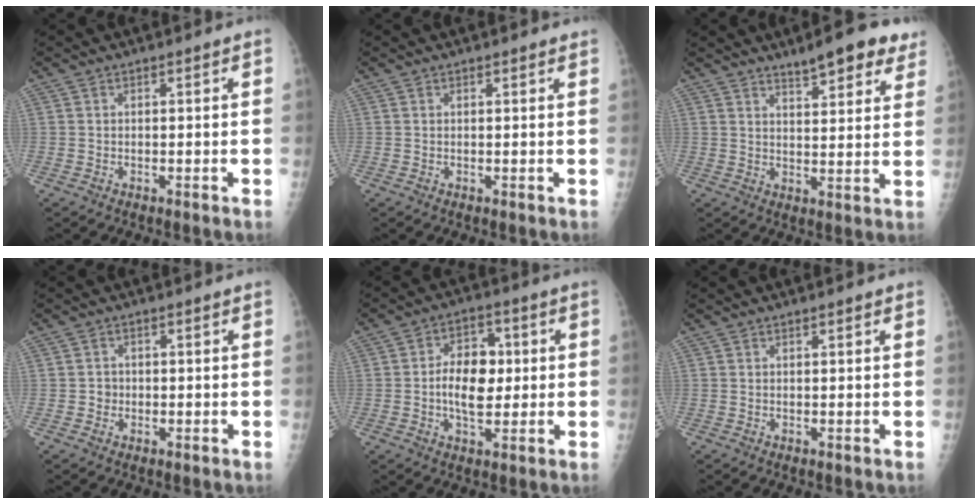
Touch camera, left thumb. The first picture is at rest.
{"total": 1.3, "force": [1.1, 0.4, 0.6], "torque": [-0.005, 0.002, 0.011]}
{"total": 10.8, "force": [7.7, 3.0, 6.9], "torque": [-0.060, -0.032, 0.101]}
{"total": 1.7, "force": [-0.3, 1.6, 0.3], "torque": [0.008, 0.008, -0.006]}
{"total": 9.0, "force": [-0.1, 5.9, 6.8], "torque": [-0.084, 0.010, -0.007]}
{"total": 0.7, "force": [0.5, 0.2, 0.5], "torque": [-0.005, 0.002, 0.007]}